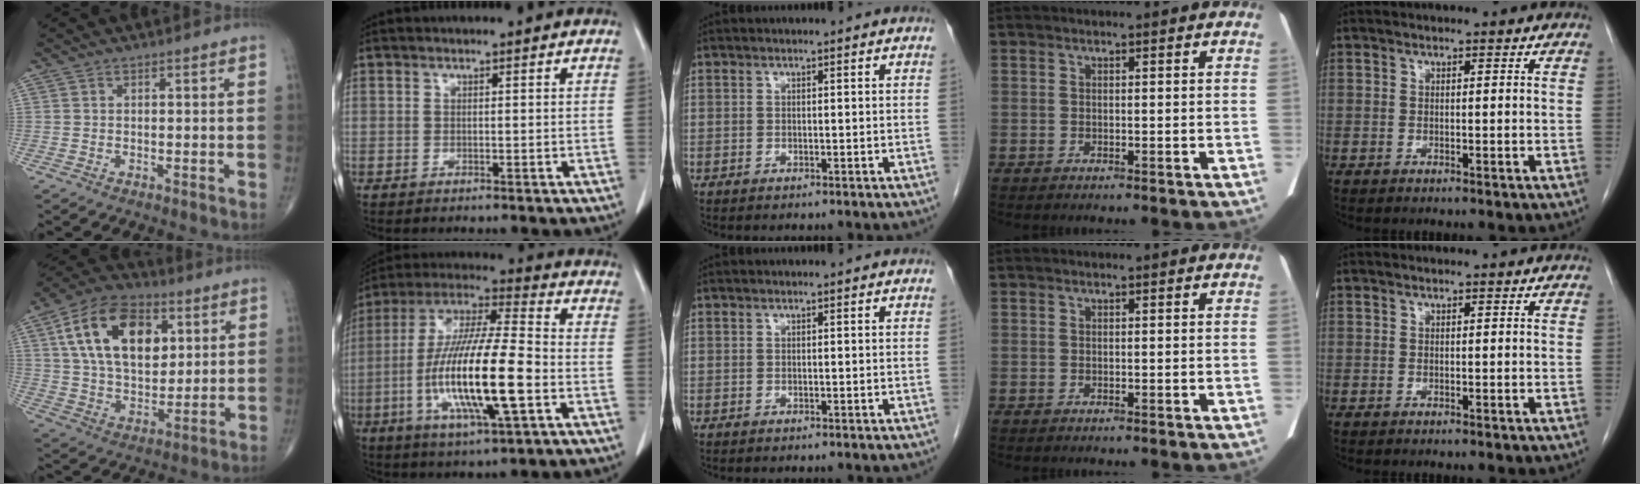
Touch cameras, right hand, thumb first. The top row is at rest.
{"thumb": {"total": 19.9, "force": [6.4, 12.1, 14.4], "torque": [-0.224, -0.011, 0.110]}, "index": {"total": 19.2, "force": [-4.5, 2.4, 18.5], "torque": [-0.367, -0.013, -0.080]}}